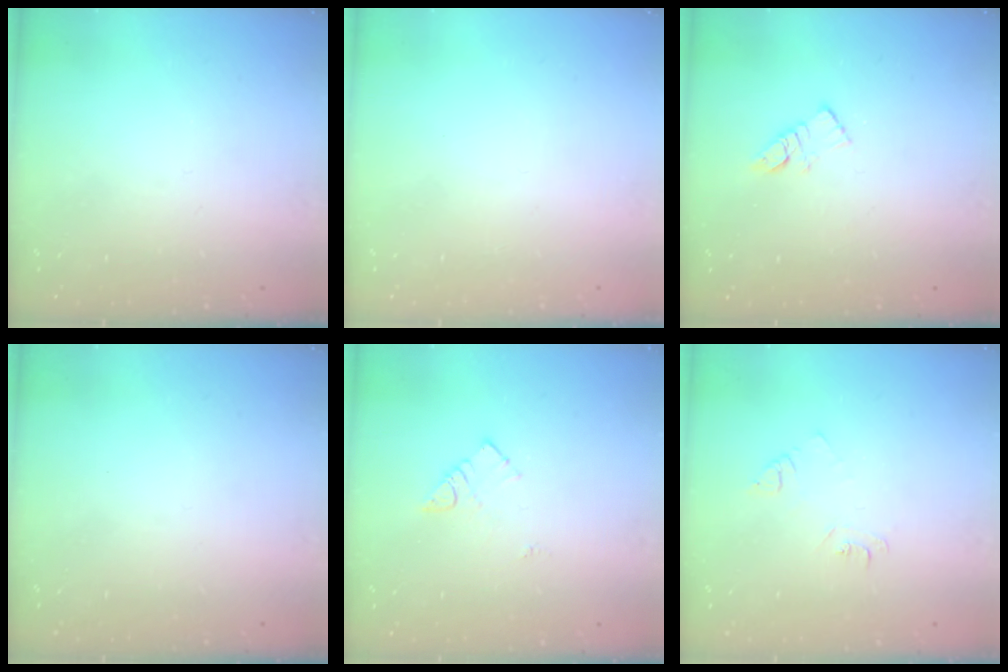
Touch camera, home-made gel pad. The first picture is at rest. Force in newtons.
{"total": 1.8, "press": 1.7, "slide": 0.1}
{"total": 5.7, "press": 5.7, "slide": 0.2}
{"total": 0.0}
{"total": 5.2, "press": 5.2, "slide": 0.2}
{"total": 4.2, "press": 4.1, "slide": 0.6}